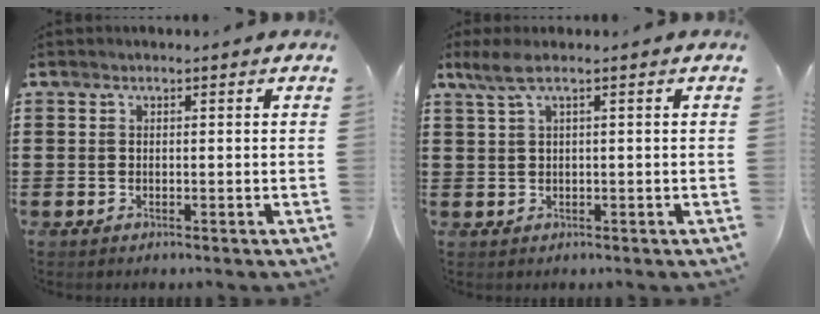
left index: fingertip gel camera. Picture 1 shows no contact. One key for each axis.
{"total": 2.4, "fx": 0.7, "fy": 0.1, "fz": 2.3, "tx": -0.054, "ty": -0.004, "tz": 0.010}